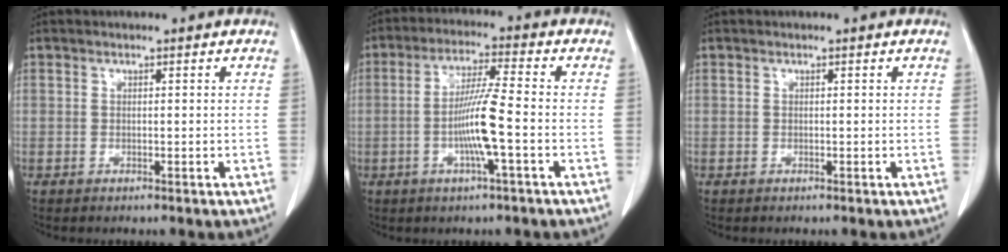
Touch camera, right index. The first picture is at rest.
{"total": 8.3, "force": [-1.9, -0.4, 8.0], "torque": [-0.158, -0.002, -0.039]}
{"total": 0.0}